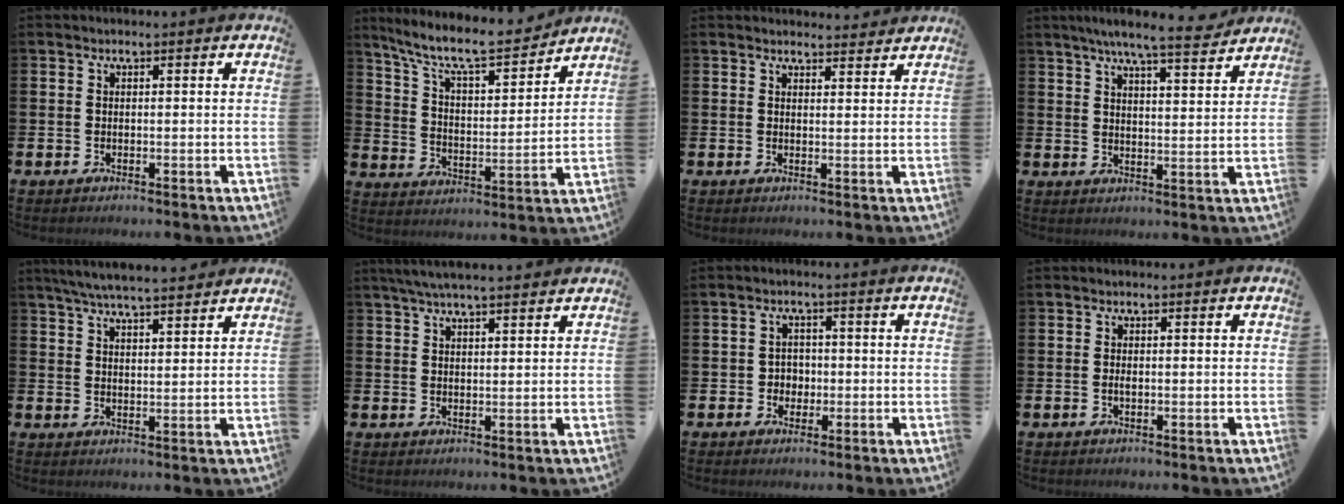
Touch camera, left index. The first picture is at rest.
{"total": 9.7, "force": [8.7, 1.8, 3.8], "torque": [-0.107, -0.056, 0.148]}
{"total": 2.5, "force": [2.4, 0.4, -0.1], "torque": [0.004, -0.014, 0.043]}
{"total": 7.1, "force": [6.5, 0.3, 2.8], "torque": [-0.063, -0.031, 0.113]}
{"total": 5.7, "force": [5.5, 0.2, 1.6], "torque": [-0.055, -0.018, 0.102]}
{"total": 4.4, "force": [4.1, 0.4, 1.7], "torque": [-0.044, -0.007, 0.075]}
{"total": 2.2, "force": [-0.2, 2.1, 0.6], "torque": [-0.004, 0.001, -0.012]}
{"total": 0.6, "force": [-0.1, 0.2, 0.6], "torque": [-0.004, -0.004, -0.003]}